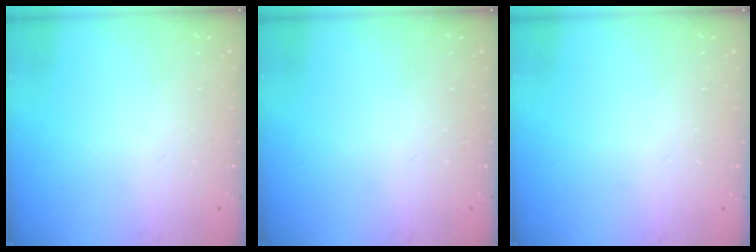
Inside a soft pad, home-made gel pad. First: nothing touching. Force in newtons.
{"total": 0.0}
{"total": 0.0}